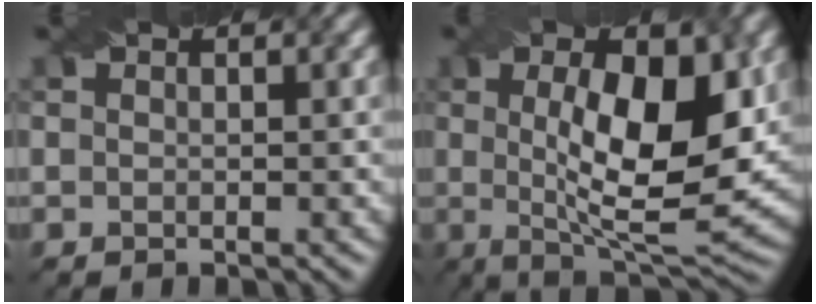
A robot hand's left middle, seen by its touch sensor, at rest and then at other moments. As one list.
[{"total": 11.0, "force": [1.0, 3.8, 10.2], "torque": [-0.154, -0.005, 0.021]}]